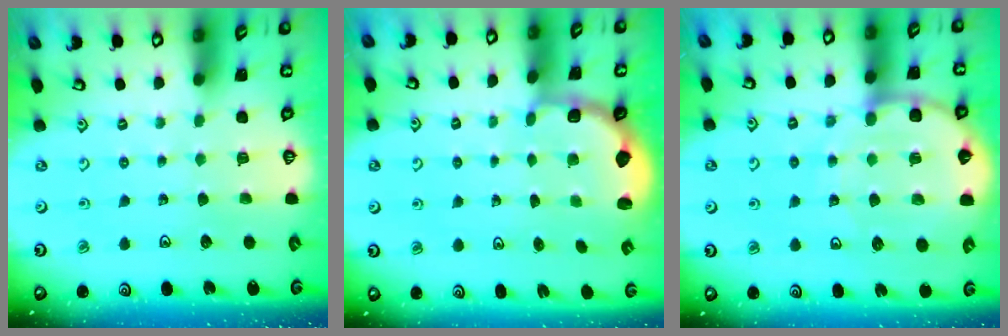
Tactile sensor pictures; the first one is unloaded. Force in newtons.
{"total": 2.7, "press": 2.2, "slide": 1.5}
{"total": 9.6, "press": 9.5, "slide": 1.2}